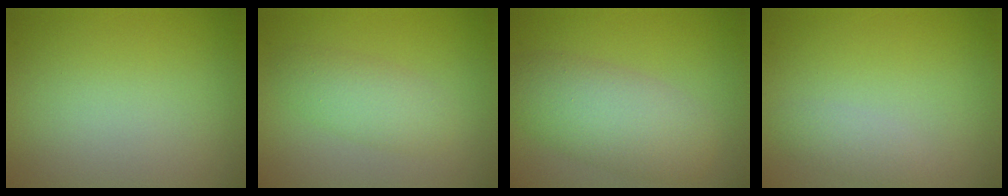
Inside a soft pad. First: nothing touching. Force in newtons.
{"total": 2.8, "press": 2.8, "slide": 0.1}
{"total": 5.5, "press": 5.5, "slide": 0.2}
{"total": 1.4, "press": 1.4, "slide": 0.1}